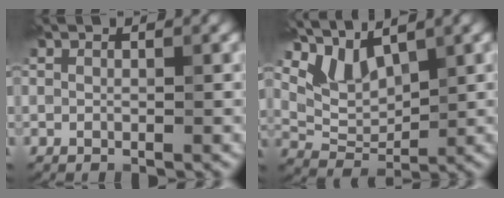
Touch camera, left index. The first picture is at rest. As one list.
[{"total": 4.2, "force": [3.2, 1.9, 1.8], "torque": [-0.047, -0.003, 0.064]}]